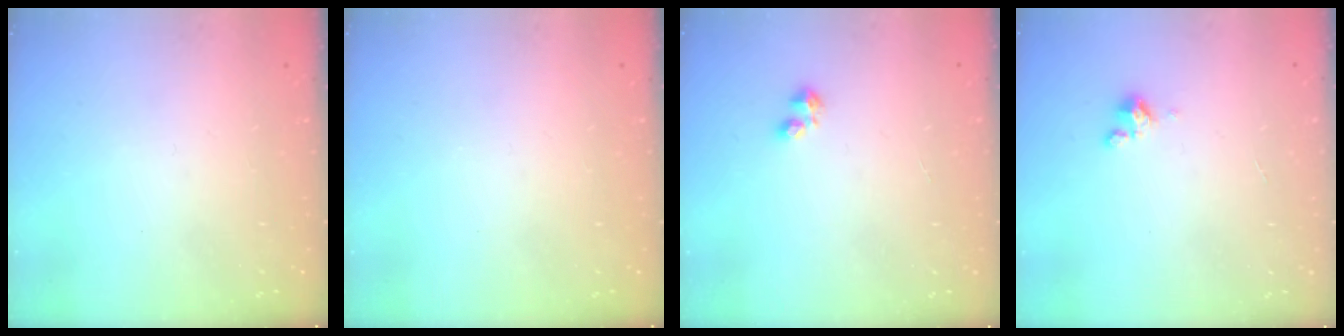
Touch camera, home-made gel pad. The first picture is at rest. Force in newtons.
{"total": 0.0}
{"total": 2.4, "press": 2.3, "slide": 0.6}
{"total": 1.8, "press": 1.7, "slide": 0.4}